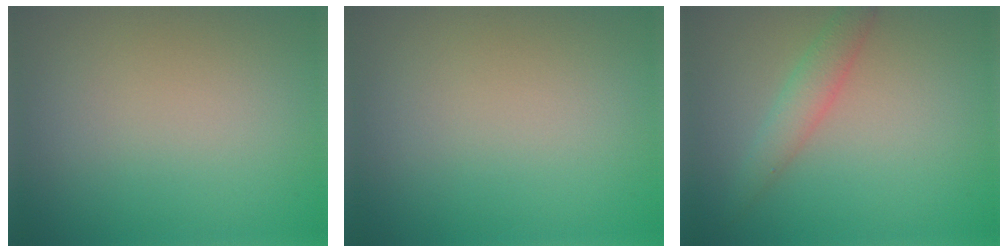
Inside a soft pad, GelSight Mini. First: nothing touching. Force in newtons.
{"total": 0.0}
{"total": 2.3, "press": 2.3, "slide": 0.1}